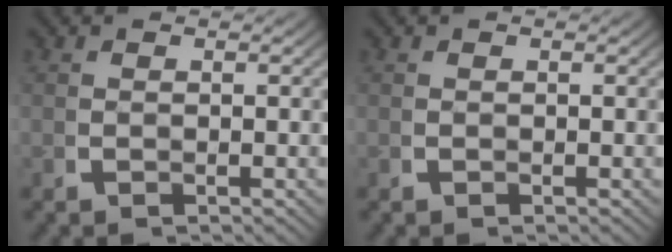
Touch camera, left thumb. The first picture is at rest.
{"total": 0.0}